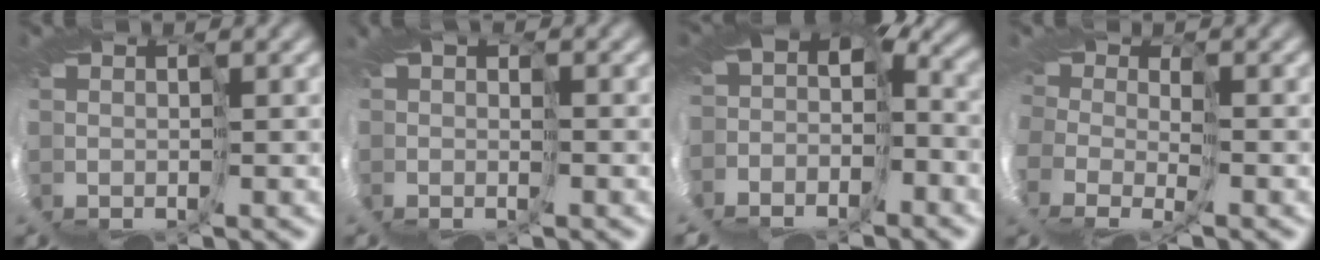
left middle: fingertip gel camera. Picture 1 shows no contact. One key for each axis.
{"total": 0.8, "fx": -0.6, "fy": -0.5, "fz": 0.0, "tx": 0.012, "ty": -0.005, "tz": -0.011}
{"total": 6.1, "fx": -4.7, "fy": 2.8, "fz": 2.8, "tx": -0.065, "ty": -0.024, "tz": -0.030}
{"total": 3.6, "fx": -1.1, "fy": 2.3, "fz": 2.6, "tx": -0.042, "ty": -0.018, "tz": -0.006}